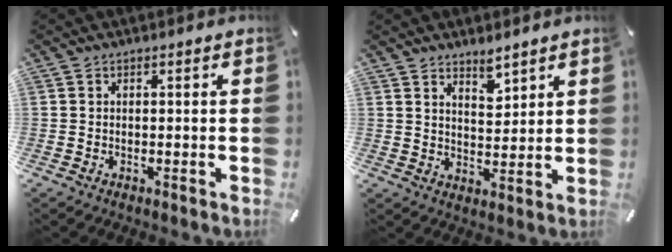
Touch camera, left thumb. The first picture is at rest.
{"total": 4.6, "force": [4.2, 1.8, 0.6], "torque": [0.002, -0.031, 0.076]}